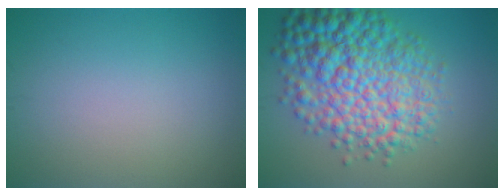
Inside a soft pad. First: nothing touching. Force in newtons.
{"total": 10.1, "press": 10.1, "slide": 0.1}